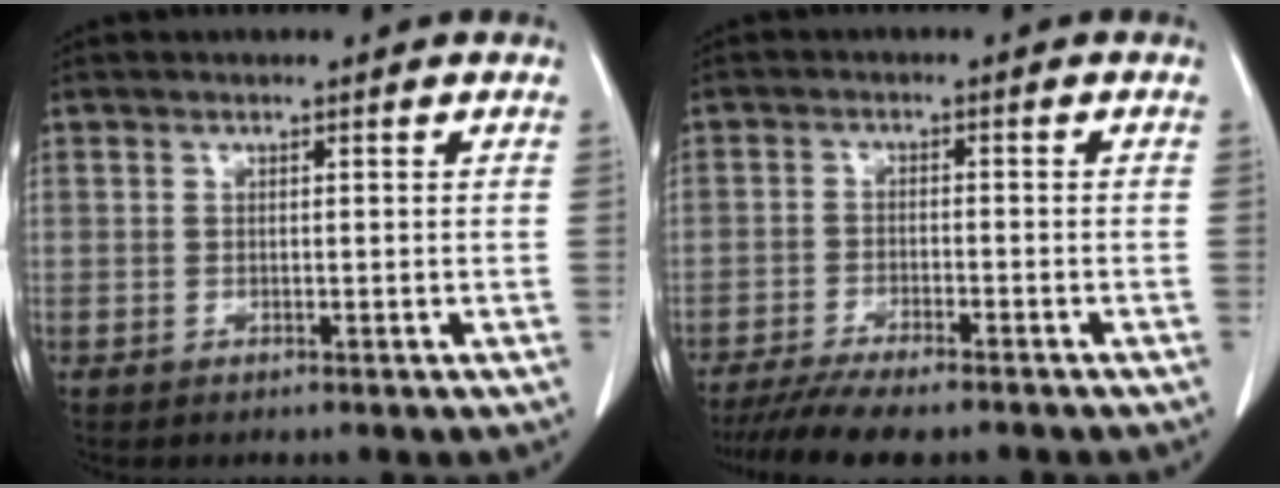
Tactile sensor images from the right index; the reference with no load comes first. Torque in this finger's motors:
{"motor_torque": [0.78, -0.81, 0.41, 0.11]}